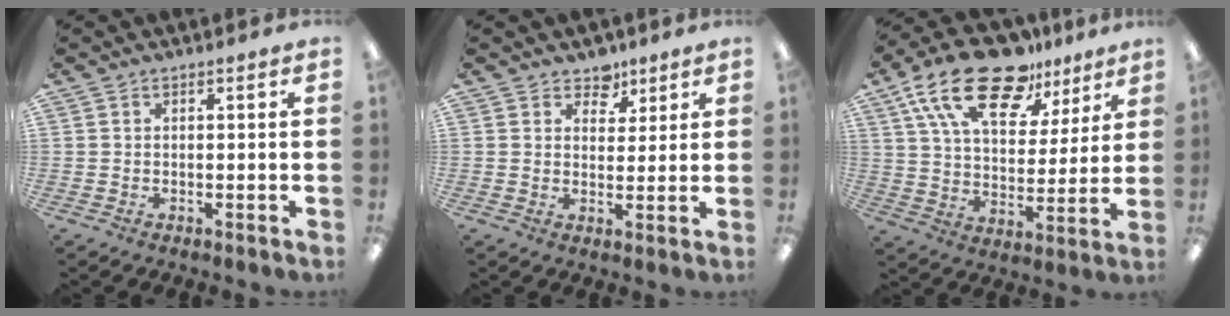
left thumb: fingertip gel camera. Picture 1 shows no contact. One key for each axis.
{"total": 5.5, "fx": 3.9, "fy": 3.7, "fz": 1.0, "tx": -0.006, "ty": -0.022, "tz": 0.068}
{"total": 20.9, "fx": 13.9, "fy": 9.9, "fz": 12.1, "tx": -0.217, "ty": -0.069, "tz": 0.246}